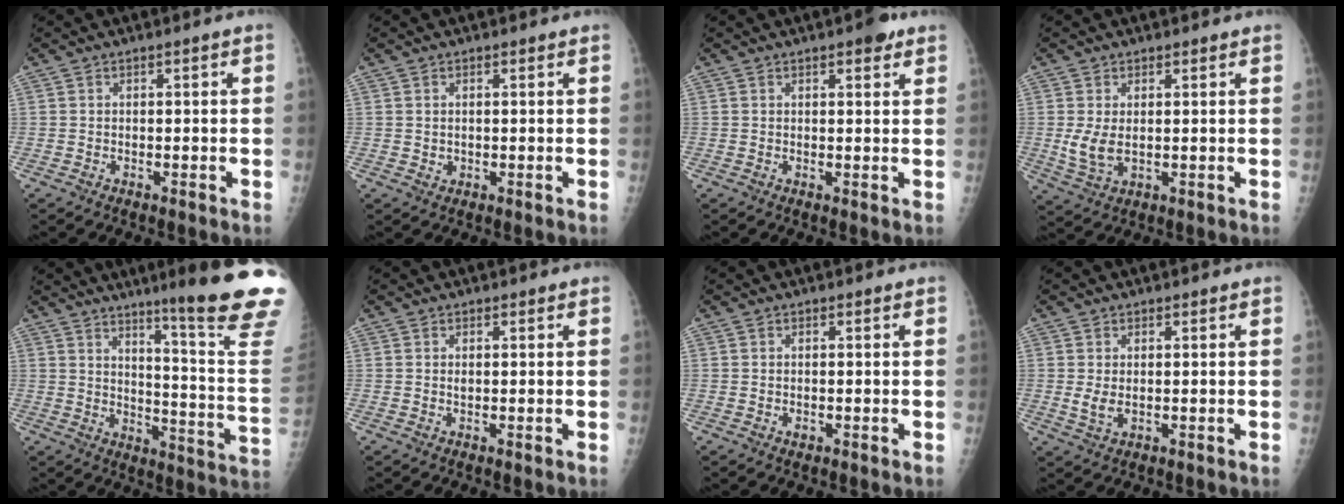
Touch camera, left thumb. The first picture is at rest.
{"total": 1.1, "force": [0.5, 1.0, 0.2], "torque": [0.003, -0.002, 0.005]}
{"total": 3.2, "force": [2.1, 1.2, 2.1], "torque": [-0.018, -0.007, 0.024]}
{"total": 5.4, "force": [0.8, 3.4, 4.1], "torque": [-0.079, -0.015, 0.025]}
{"total": 21.9, "force": [15.2, 0.3, 15.7], "torque": [-0.186, -0.114, 0.206]}
{"total": 0.9, "force": [0.5, 0.6, 0.4], "torque": [-0.003, -0.003, 0.006]}
{"total": 0.8, "force": [0.1, 0.7, 0.4], "torque": [-0.003, 0.000, 0.001]}
{"total": 2.8, "force": [0.6, 1.9, 2.0], "torque": [-0.033, -0.009, 0.017]}